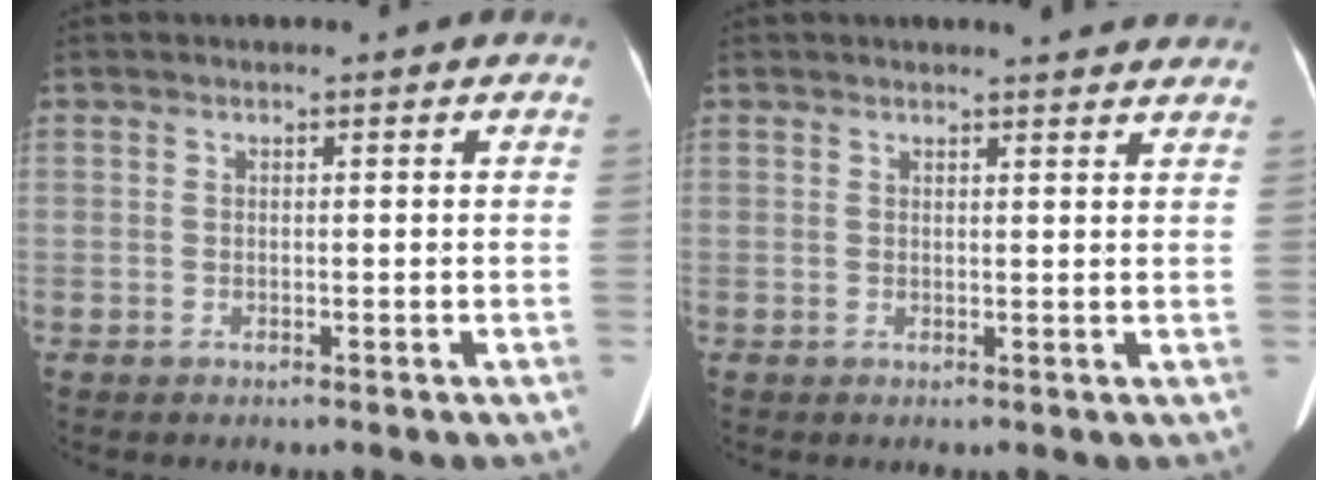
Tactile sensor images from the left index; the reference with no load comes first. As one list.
[{"total": 5.9, "force": [5.5, 0.5, 2.0], "torque": [-0.025, 0.001, 0.048]}]